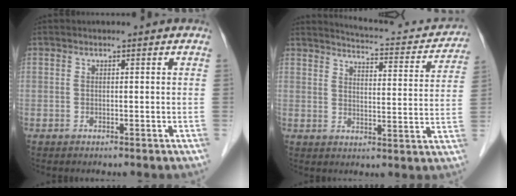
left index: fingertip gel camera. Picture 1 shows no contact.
{"total": 14.1, "force": [13.3, 2.6, 4.1], "torque": [-0.042, -0.023, 0.146]}